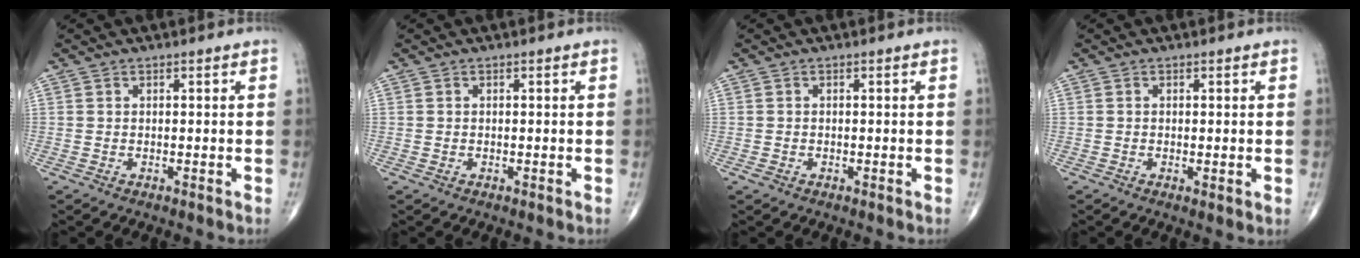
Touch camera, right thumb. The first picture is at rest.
{"total": 0.0}
{"total": 0.6, "force": [-0.3, 0.4, 0.3], "torque": [-0.003, 0.004, -0.005]}
{"total": 1.2, "force": [-0.1, 0.2, 1.2], "torque": [-0.021, -0.006, -0.002]}